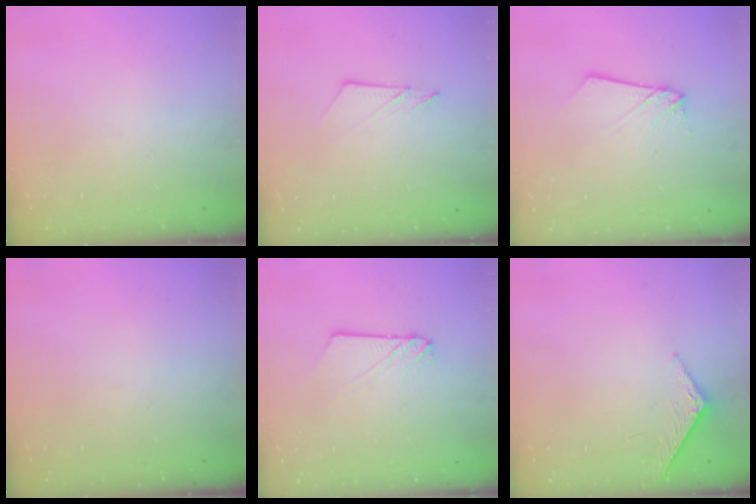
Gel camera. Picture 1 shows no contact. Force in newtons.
{"total": 4.5, "press": 4.5, "slide": 0.1}
{"total": 2.6, "press": 2.6, "slide": 0.2}
{"total": 0.0}
{"total": 3.0, "press": 3.0, "slide": 0.2}
{"total": 5.6, "press": 5.6, "slide": 0.6}